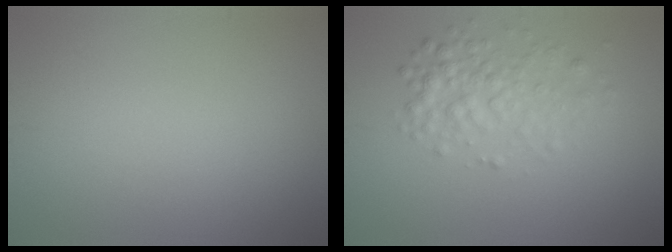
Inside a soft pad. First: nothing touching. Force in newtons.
{"total": 3.2, "press": 3.2, "slide": 0.1}